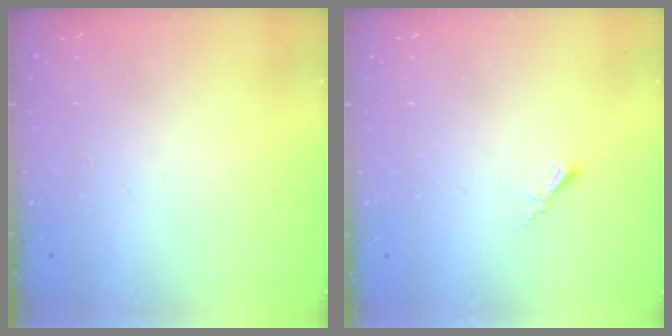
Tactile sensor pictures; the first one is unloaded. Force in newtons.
{"total": 0.0}